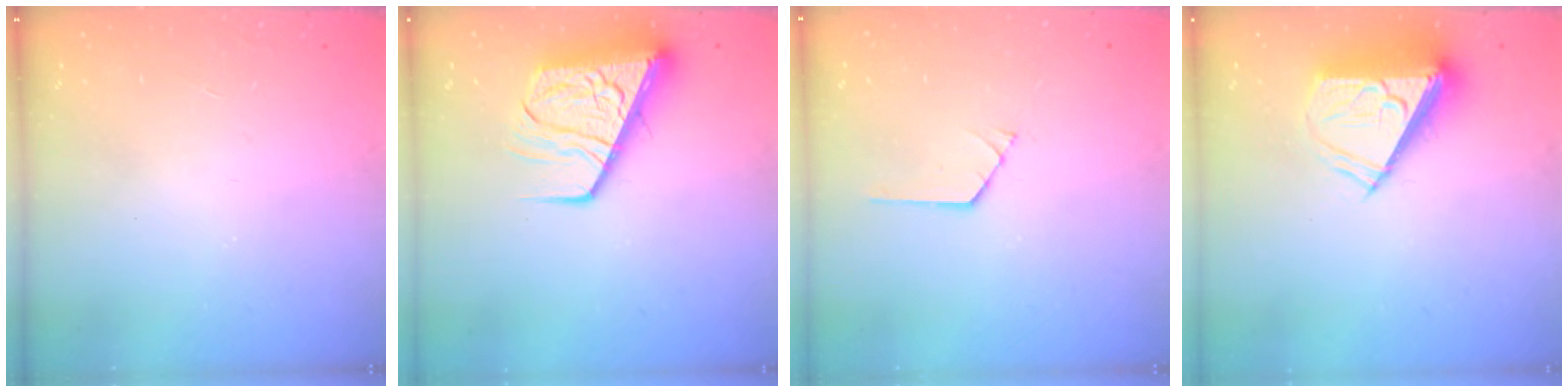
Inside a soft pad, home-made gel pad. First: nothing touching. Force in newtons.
{"total": 13.4, "press": 13.3, "slide": 1.4}
{"total": 0.9, "press": 0.9, "slide": 0.1}
{"total": 9.0, "press": 9.0, "slide": 0.6}